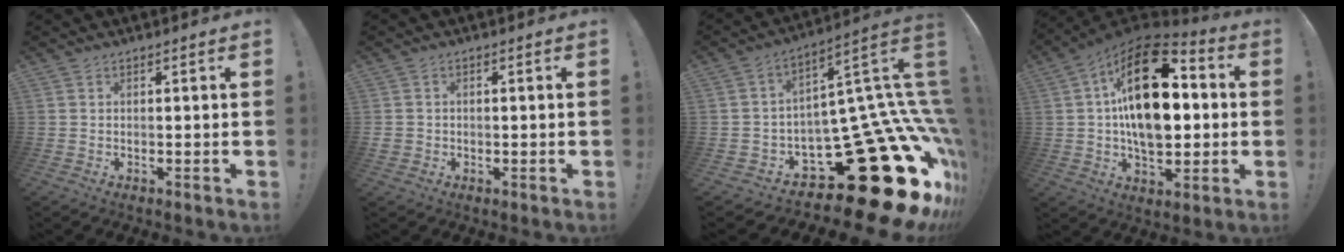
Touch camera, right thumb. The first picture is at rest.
{"total": 2.0, "force": [-0.5, 1.8, 0.6], "torque": [-0.014, 0.004, -0.006]}
{"total": 35.4, "force": [-13.3, 16.4, 28.4], "torque": [-0.317, 0.021, -0.155]}
{"total": 25.2, "force": [3.2, 14.6, 20.2], "torque": [-0.342, -0.005, 0.055]}